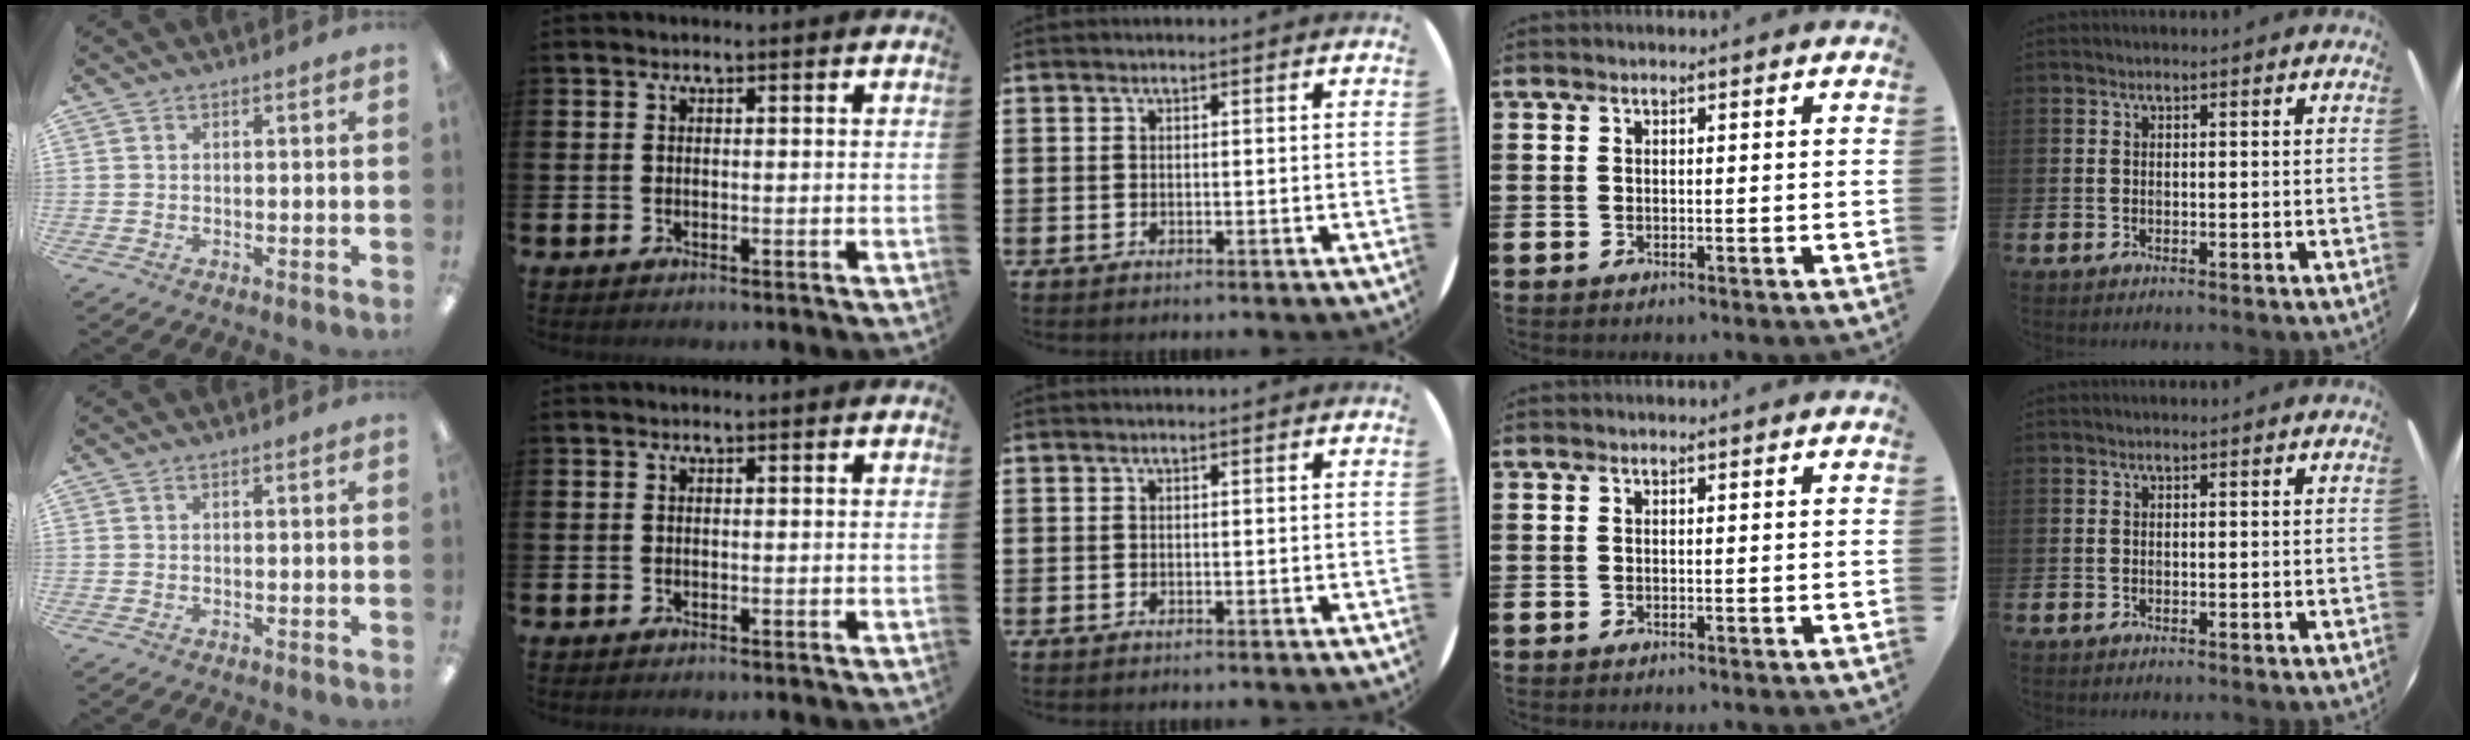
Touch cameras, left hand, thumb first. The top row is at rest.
{}